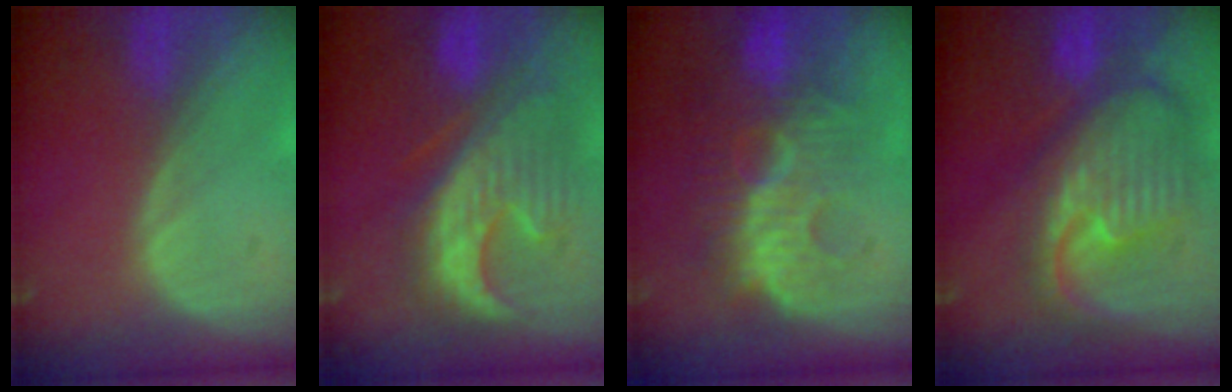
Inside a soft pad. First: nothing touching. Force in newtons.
{"total": 10.5, "press": 10.2, "slide": 2.5}
{"total": 10.6, "press": 9.9, "slide": 3.8}
{"total": 12.0, "press": 10.4, "slide": 6.0}